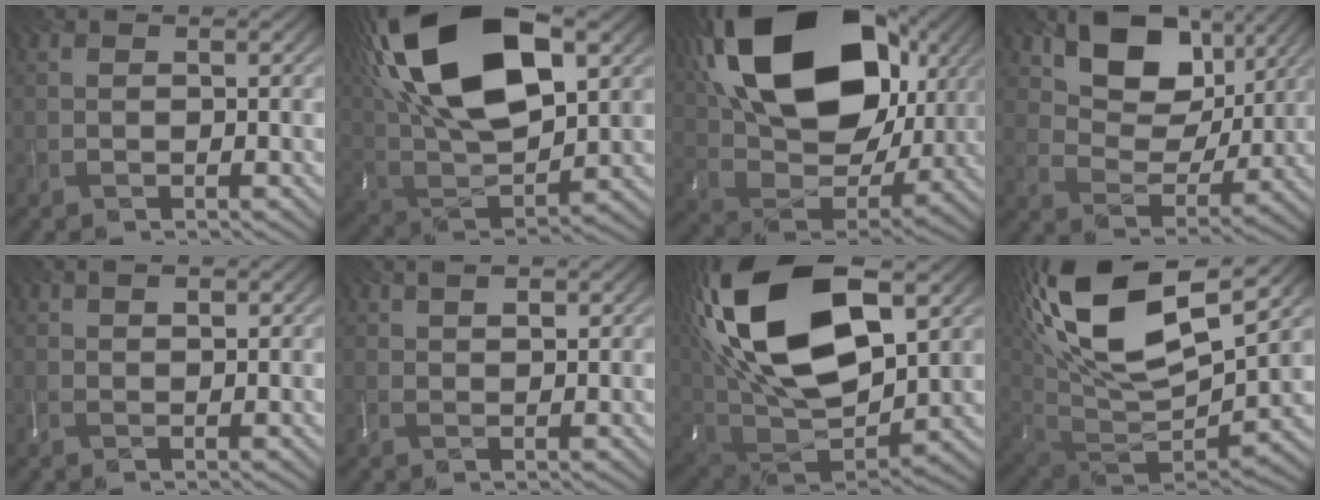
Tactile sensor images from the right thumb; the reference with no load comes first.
{"total": 21.2, "force": [9.1, 10.7, 15.9], "torque": [-0.339, 0.045, 0.146]}
{"total": 23.0, "force": [9.4, 13.9, 15.7], "torque": [-0.342, 0.043, 0.166]}
{"total": 11.1, "force": [6.1, 6.8, 6.2], "torque": [-0.109, 0.000, 0.101]}
{"total": 1.1, "force": [1.0, 0.3, 0.5], "torque": [-0.003, -0.001, 0.018]}
{"total": 1.7, "force": [1.4, 0.3, 1.0], "torque": [-0.013, -0.001, 0.029]}
{"total": 22.2, "force": [8.5, 11.8, 16.8], "torque": [-0.373, 0.027, 0.154]}
{"total": 20.4, "force": [10.5, 9.3, 14.9], "torque": [-0.298, 0.038, 0.181]}